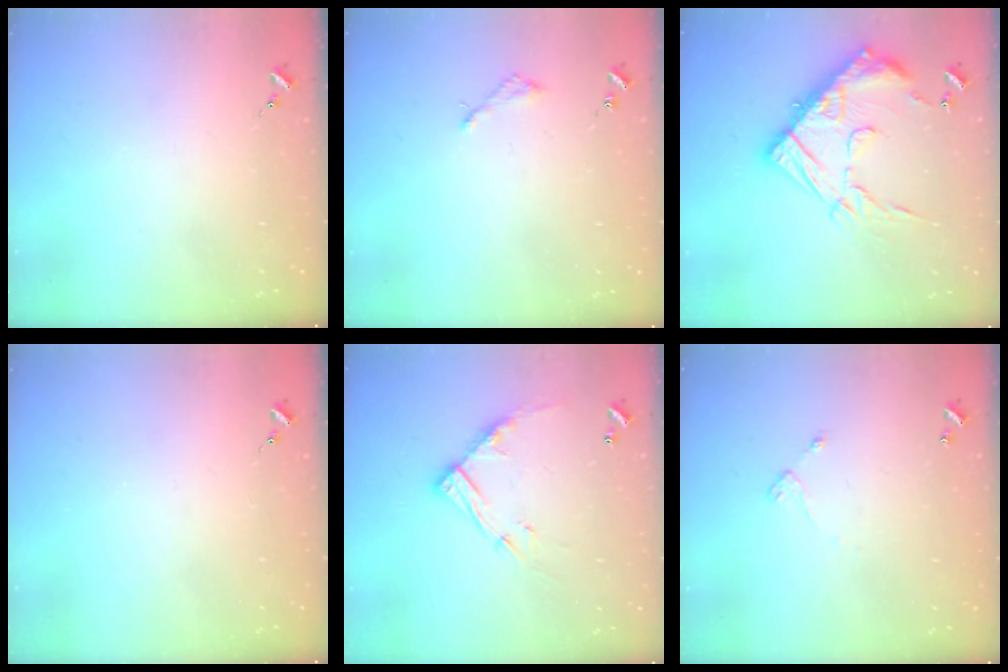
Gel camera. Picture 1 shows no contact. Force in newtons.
{"total": 2.2, "press": 2.2, "slide": 0.2}
{"total": 21.5, "press": 21.4, "slide": 2.1}
{"total": 0.0}
{"total": 13.1, "press": 13.1, "slide": 1.2}
{"total": 4.6, "press": 4.6, "slide": 0.3}